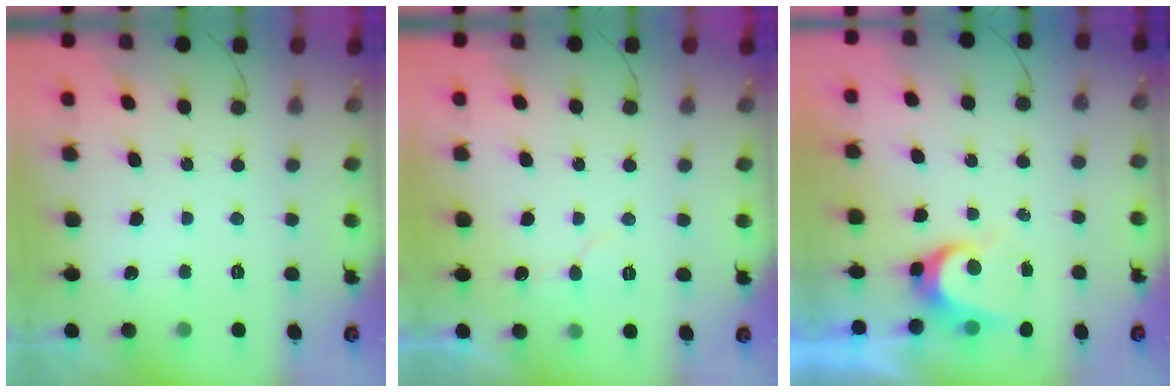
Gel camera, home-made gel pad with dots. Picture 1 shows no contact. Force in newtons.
{"total": 4.4, "press": 4.4, "slide": 0.5}
{"total": 6.5, "press": 6.4, "slide": 0.7}